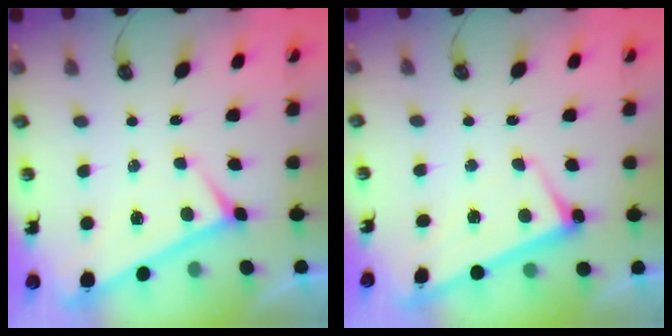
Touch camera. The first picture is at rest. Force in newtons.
{"total": 2.7, "press": 2.7, "slide": 0.4}